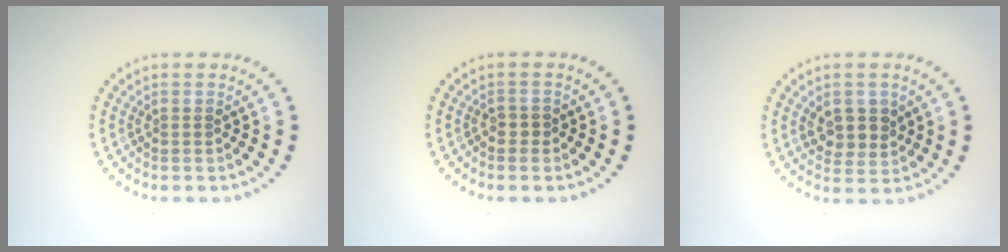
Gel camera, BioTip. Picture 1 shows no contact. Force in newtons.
{"total": 0.6, "press": 0.5, "slide": 0.3}
{"total": 2.9, "press": 2.8, "slide": 0.9}